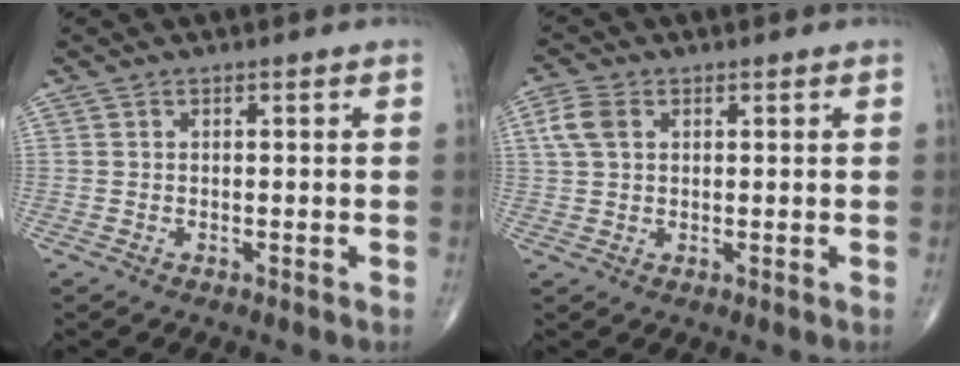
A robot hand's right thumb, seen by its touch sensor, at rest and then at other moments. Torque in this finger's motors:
{"motor_torque": [0.02, 0.06, 0.19, 0.09, 0.06]}